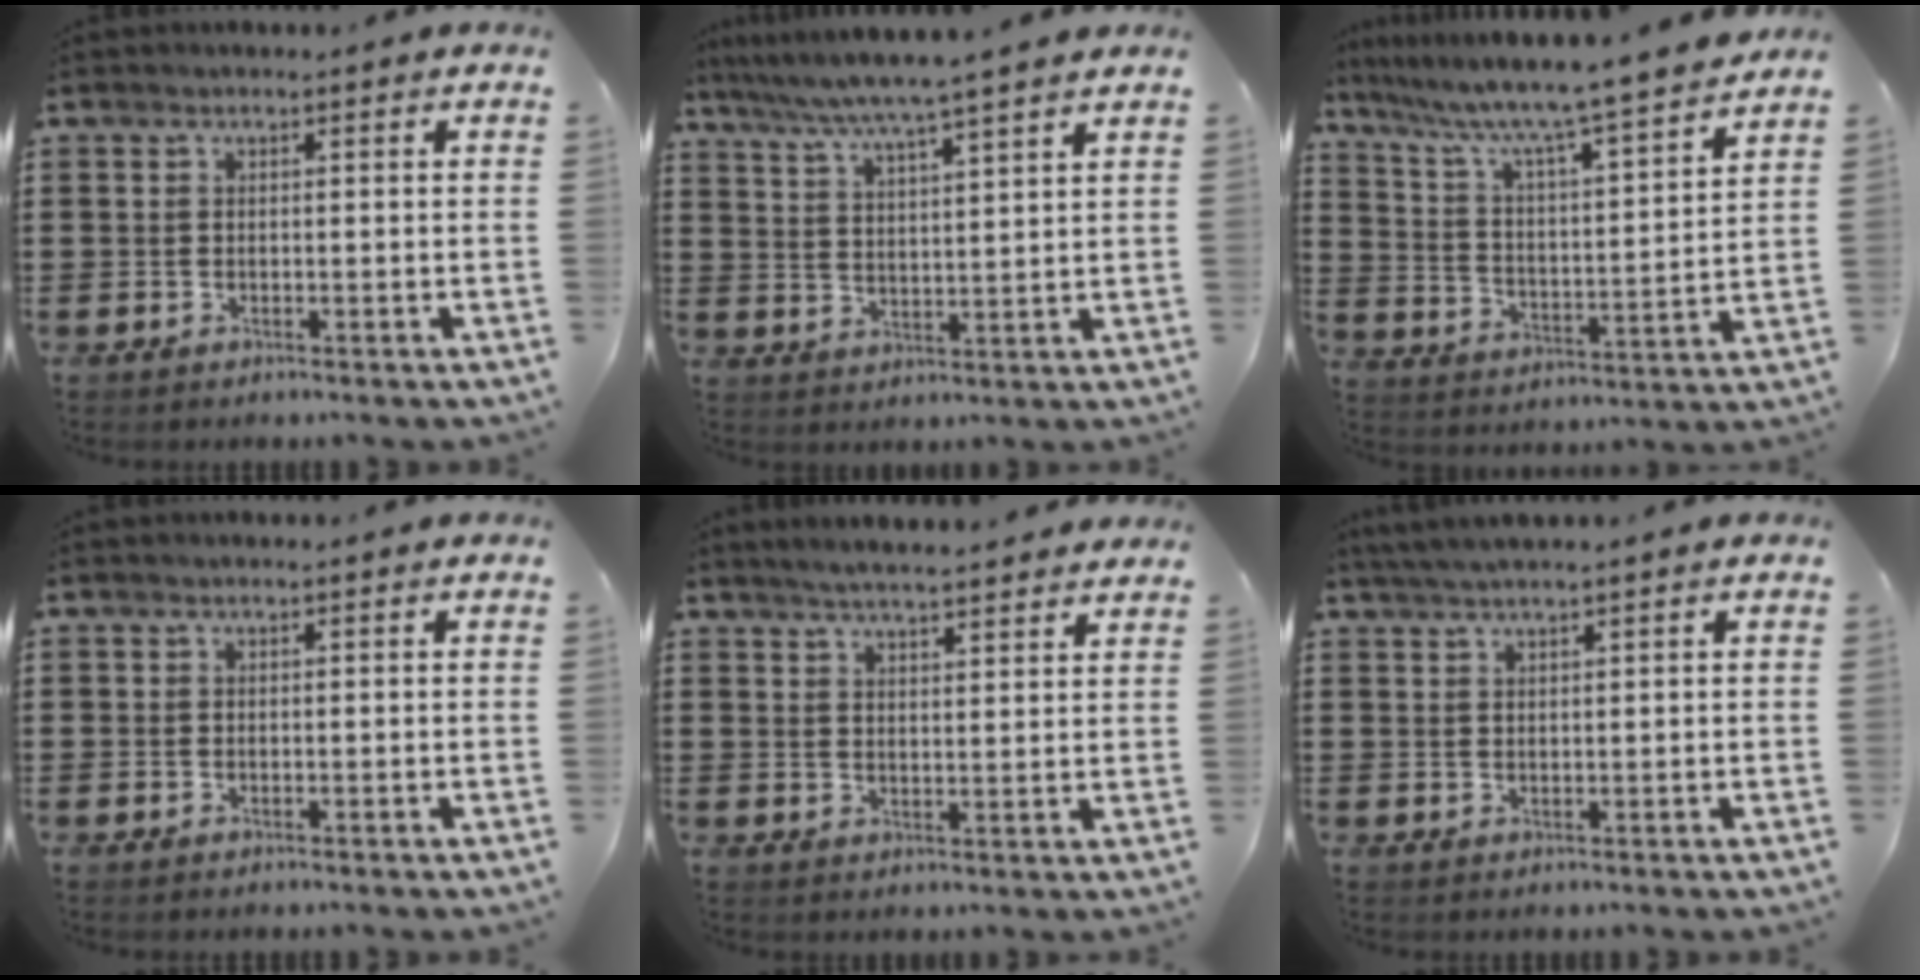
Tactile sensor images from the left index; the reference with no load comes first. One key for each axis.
{"total": 5.6, "fx": 4.9, "fy": -1.0, "fz": 2.4, "tx": -0.065, "ty": -0.028, "tz": 0.082}
{"total": 6.4, "fx": 5.6, "fy": -0.6, "fz": 3.0, "tx": -0.085, "ty": -0.053, "tz": 0.083}
{"total": 0.0}
{"total": 3.9, "fx": 3.8, "fy": -0.4, "fz": 0.8, "tx": -0.026, "ty": -0.014, "tz": 0.067}
{"total": 2.1, "fx": 1.8, "fy": -0.3, "fz": 1.0, "tx": -0.022, "ty": 0.002, "tz": 0.034}